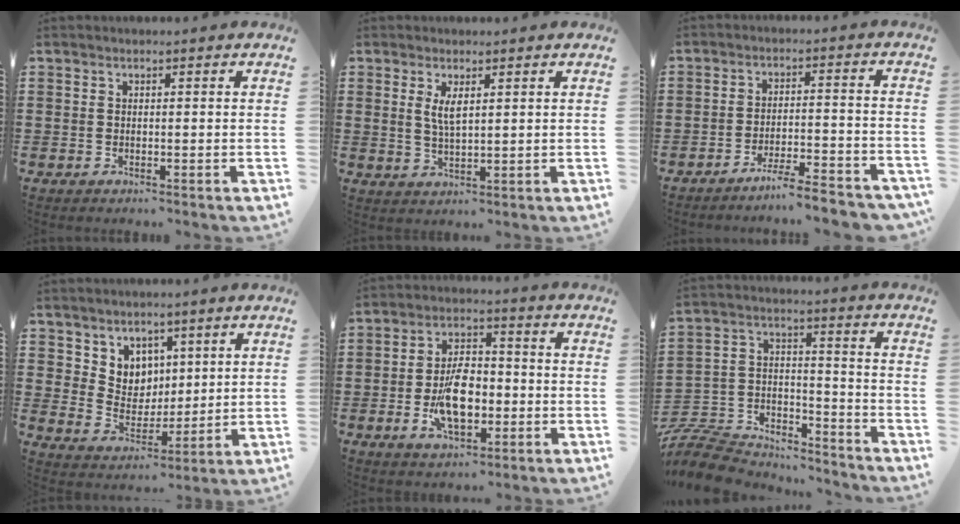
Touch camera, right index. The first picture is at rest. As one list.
[{"total": 3.3, "force": [1.3, 1.0, 2.8], "torque": [-0.058, 0.005, 0.022]}, {"total": 5.2, "force": [-4.8, -0.3, 2.0], "torque": [-0.033, -0.012, -0.092]}, {"total": 6.1, "force": [4.0, 4.6, 0.1], "torque": [-0.035, -0.008, 0.078]}, {"total": 9.3, "force": [-1.9, 4.9, 7.7], "torque": [-0.149, 0.003, -0.037]}, {"total": 9.2, "force": [-8.5, 2.8, 2.1], "torque": [-0.061, 0.012, -0.170]}]